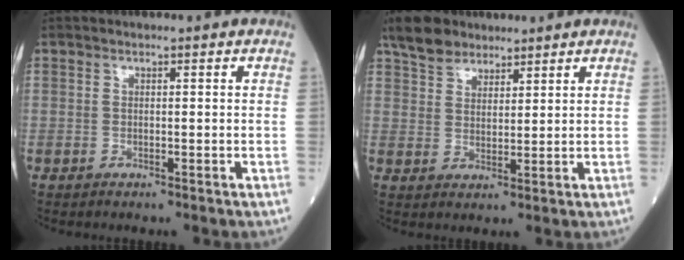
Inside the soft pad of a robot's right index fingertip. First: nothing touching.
{"total": 5.9, "force": [4.7, 3.2, 1.7], "torque": [-0.038, 0.017, 0.092]}